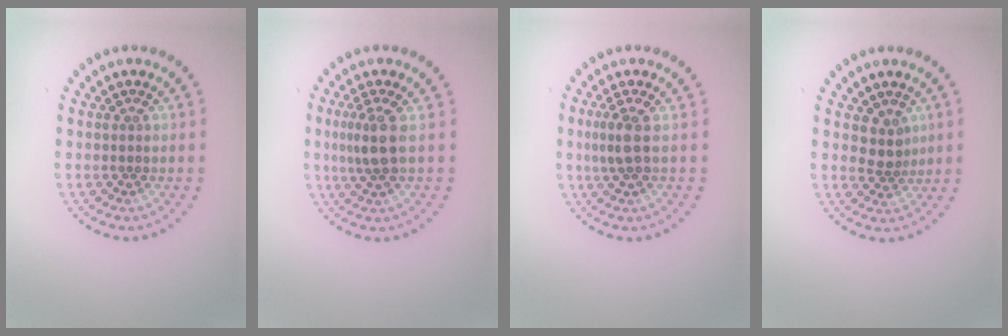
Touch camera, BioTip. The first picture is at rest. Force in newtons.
{"total": 2.7, "press": 2.2, "slide": 1.5}
{"total": 1.8, "press": 1.5, "slide": 1.0}
{"total": 2.0, "press": 1.6, "slide": 1.3}